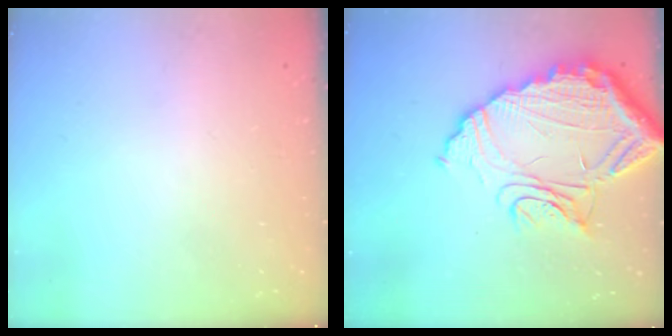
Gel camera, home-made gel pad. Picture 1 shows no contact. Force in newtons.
{"total": 19.5, "press": 19.4, "slide": 1.7}